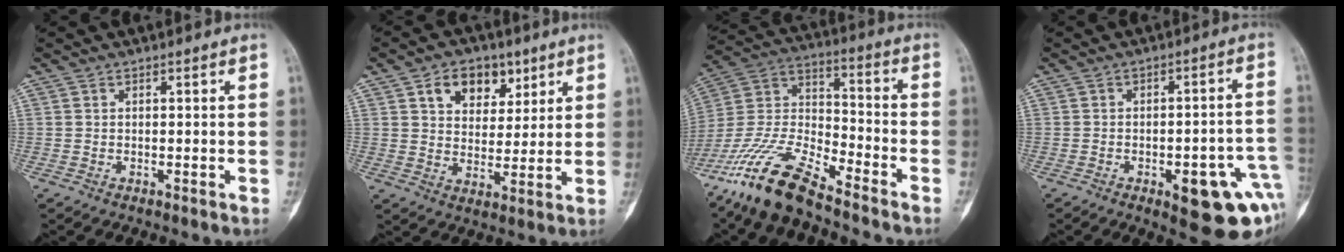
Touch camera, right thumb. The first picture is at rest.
{"total": 9.9, "force": [5.0, 6.8, 5.2], "torque": [-0.045, -0.019, 0.080]}
{"total": 16.5, "force": [-12.9, 4.1, 9.4], "torque": [-0.191, 0.059, -0.253]}
{"total": 15.1, "force": [-5.7, 5.4, 12.8], "torque": [-0.100, 0.037, -0.052]}